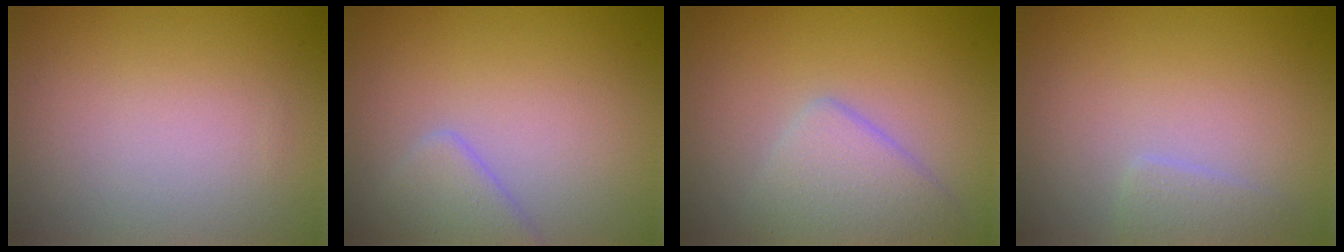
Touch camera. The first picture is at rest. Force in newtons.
{"total": 2.3, "press": 2.3, "slide": 0.1}
{"total": 3.6, "press": 3.6, "slide": 0.2}
{"total": 1.3, "press": 1.3, "slide": 0.1}